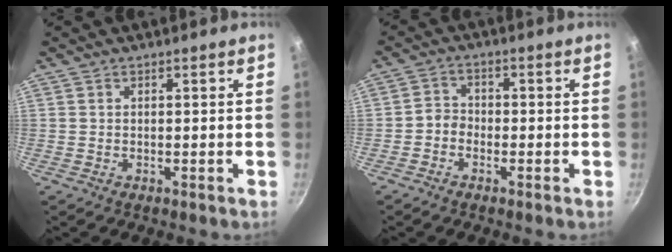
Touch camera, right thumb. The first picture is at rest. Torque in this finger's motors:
{"motor_torque": [-0.16, -0.52, -0.39, 0.02, 0.05]}